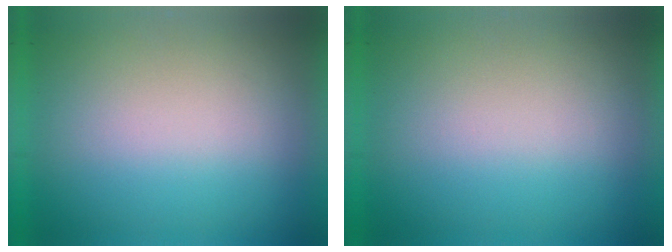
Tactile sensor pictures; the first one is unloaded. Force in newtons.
{"total": 0.0}